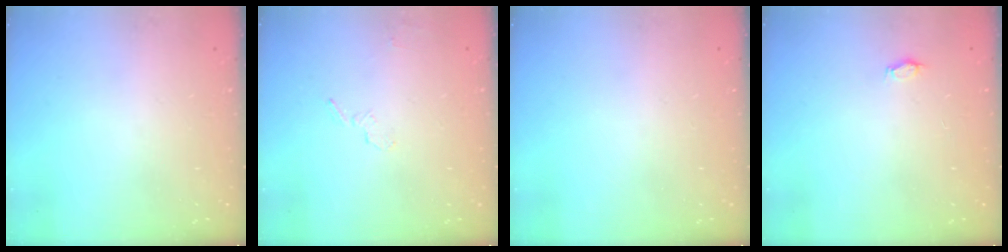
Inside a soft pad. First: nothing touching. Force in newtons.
{"total": 4.8, "press": 4.7, "slide": 1.1}
{"total": 0.0}
{"total": 2.7, "press": 2.5, "slide": 1.1}